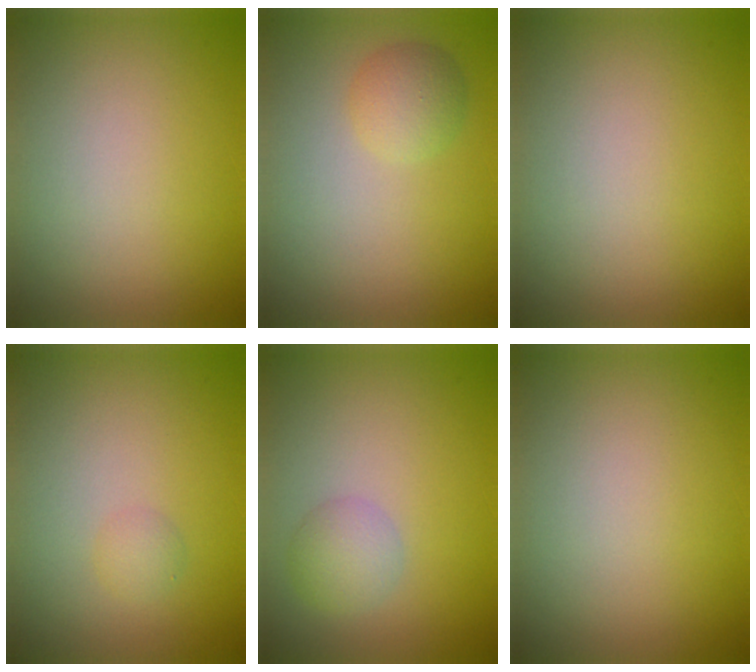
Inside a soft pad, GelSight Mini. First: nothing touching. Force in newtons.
{"total": 2.3, "press": 2.3, "slide": 0.1}
{"total": 0.0}
{"total": 1.1, "press": 1.1, "slide": 0.0}
{"total": 2.3, "press": 2.3, "slide": 0.1}
{"total": 0.0}